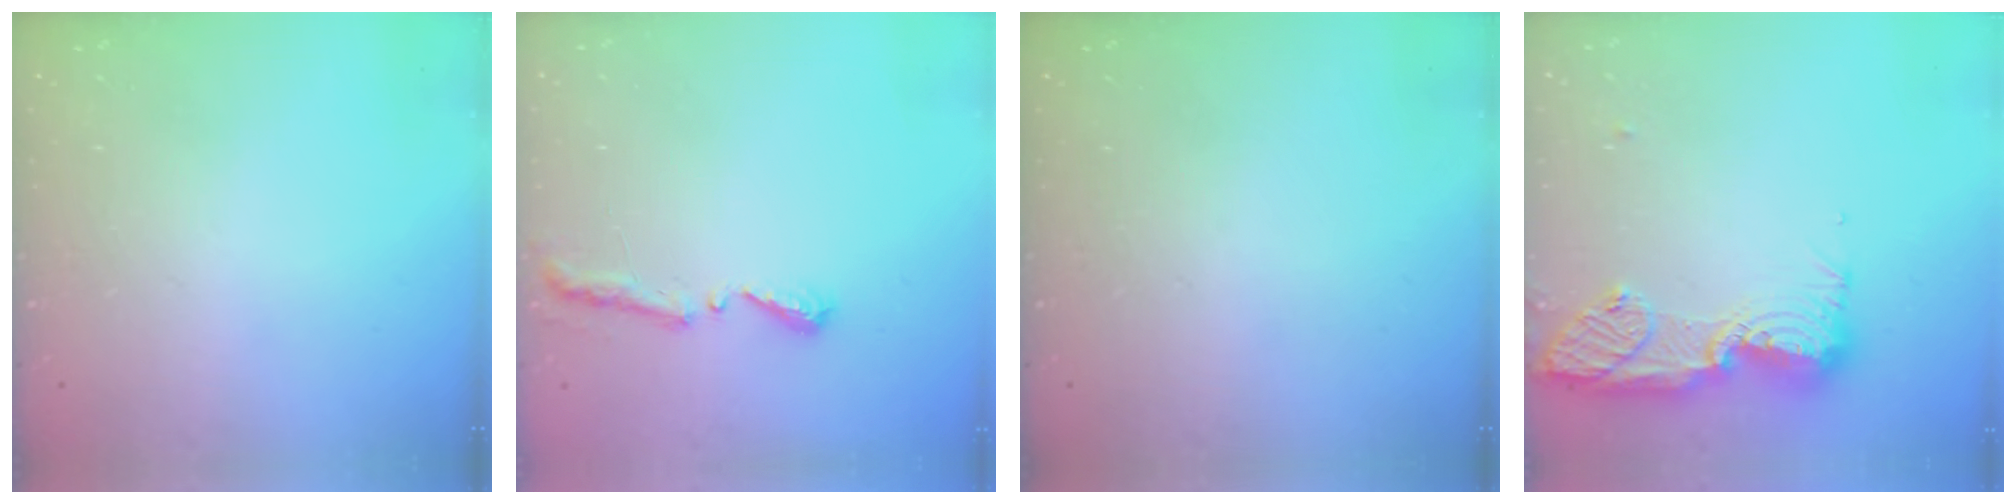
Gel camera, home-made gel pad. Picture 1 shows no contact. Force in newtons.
{"total": 5.1, "press": 5.0, "slide": 0.6}
{"total": 0.0}
{"total": 17.6, "press": 16.5, "slide": 6.2}